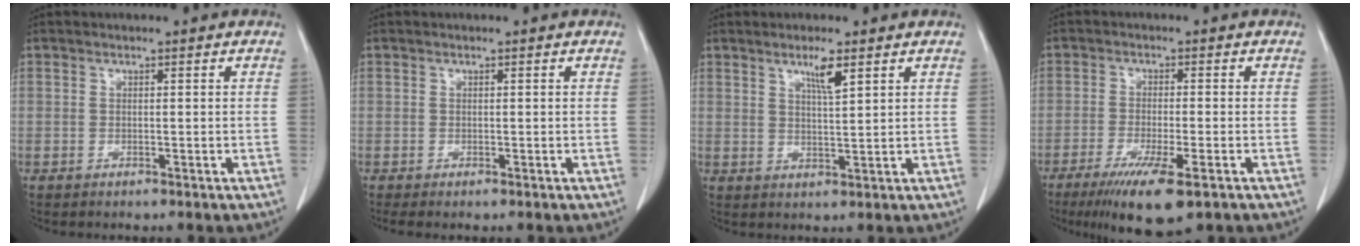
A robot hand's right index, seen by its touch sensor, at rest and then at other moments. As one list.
[{"total": 0.9, "force": [-0.4, 0.1, 0.8], "torque": [-0.016, -0.004, -0.005]}, {"total": 3.6, "force": [2.2, 0.0, 2.9], "torque": [-0.055, -0.006, 0.039]}, {"total": 9.6, "force": [-5.9, 1.1, 7.5], "torque": [-0.128, -0.028, -0.091]}]